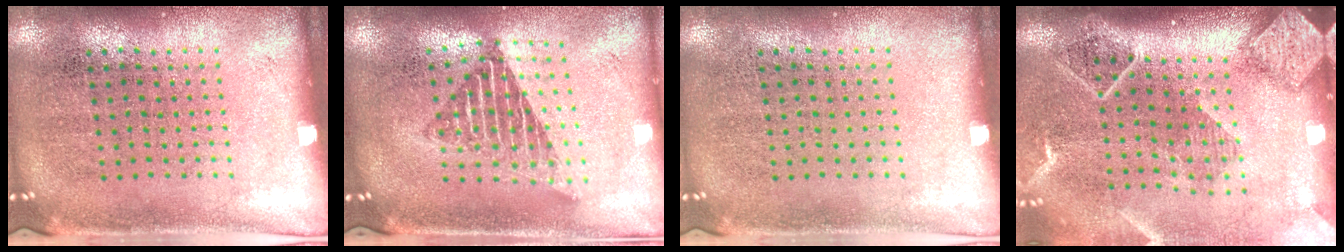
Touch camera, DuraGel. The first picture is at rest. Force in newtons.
{"total": 1.7, "press": 1.4, "slide": 1.0}
{"total": 0.0}
{"total": 2.7, "press": 2.0, "slide": 1.8}